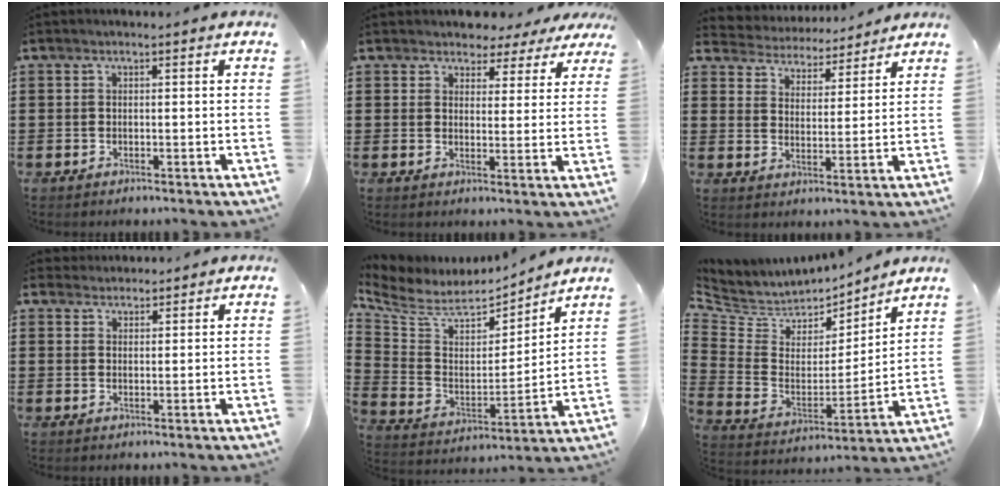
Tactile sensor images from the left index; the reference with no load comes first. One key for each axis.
{"total": 3.6, "fx": 3.1, "fy": 1.8, "fz": 0.1, "tx": -0.013, "ty": -0.010, "tz": 0.053}
{"total": 4.2, "fx": 4.1, "fy": 0.4, "fz": -0.5, "tx": -0.017, "ty": -0.030, "tz": 0.068}
{"total": 2.1, "fx": 2.0, "fy": 0.5, "fz": -0.3, "tx": -0.001, "ty": 0.002, "tz": 0.040}
{"total": 7.6, "fx": 6.3, "fy": 3.3, "fz": 2.9, "tx": -0.093, "ty": -0.043, "tz": 0.109}
{"total": 5.7, "fx": 4.9, "fy": 2.9, "fz": 0.5, "tx": -0.046, "ty": -0.044, "tz": 0.085}